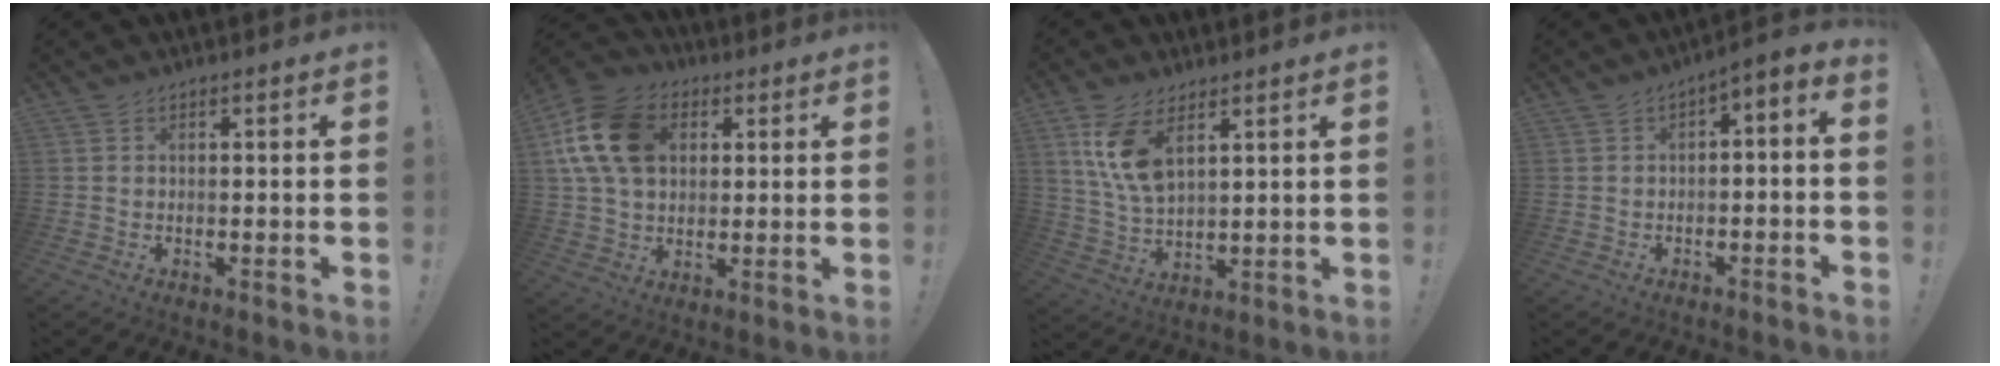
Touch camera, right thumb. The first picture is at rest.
{"total": 16.6, "force": [4.4, 12.4, 10.2], "torque": [-0.172, -0.001, 0.091]}
{"total": 11.0, "force": [5.6, 5.3, 7.9], "torque": [-0.170, -0.022, 0.101]}
{"total": 3.7, "force": [-2.1, 1.5, 2.6], "torque": [-0.034, 0.008, -0.038]}